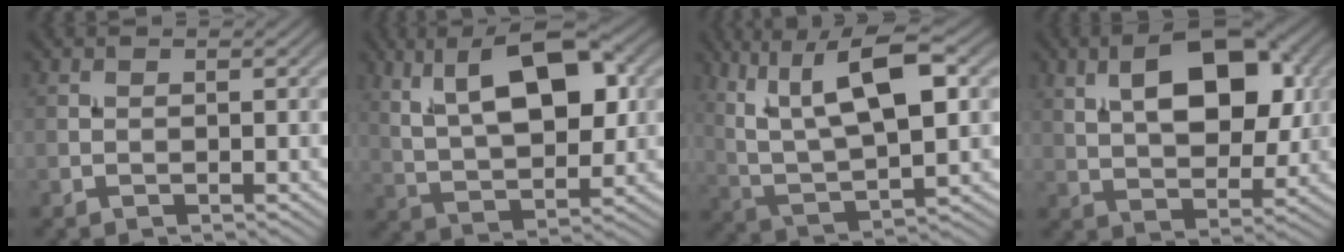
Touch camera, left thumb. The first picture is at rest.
{"total": 13.2, "force": [5.3, 5.7, 10.6], "torque": [-0.183, 0.010, 0.087]}
{"total": 14.1, "force": [5.6, 5.1, 11.9], "torque": [-0.234, 0.012, 0.104]}
{"total": 11.5, "force": [3.7, 5.9, 9.1], "torque": [-0.147, 0.011, 0.060]}